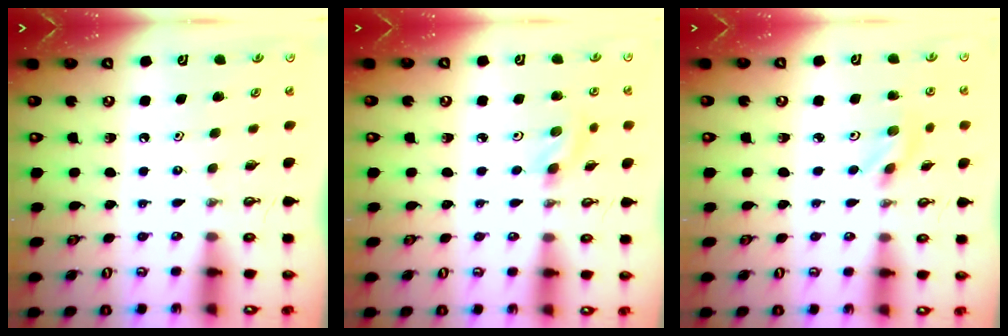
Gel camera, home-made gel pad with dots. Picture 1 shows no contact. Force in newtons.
{"total": 4.5, "press": 4.1, "slide": 2.0}
{"total": 2.2, "press": 2.1, "slide": 0.6}